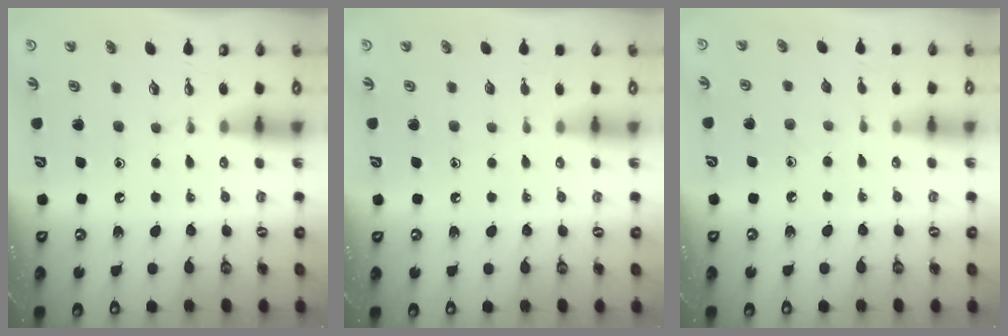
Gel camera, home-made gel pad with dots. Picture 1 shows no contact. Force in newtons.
{"total": 2.5, "press": 2.5, "slide": 0.3}
{"total": 6.5, "press": 6.4, "slide": 0.7}